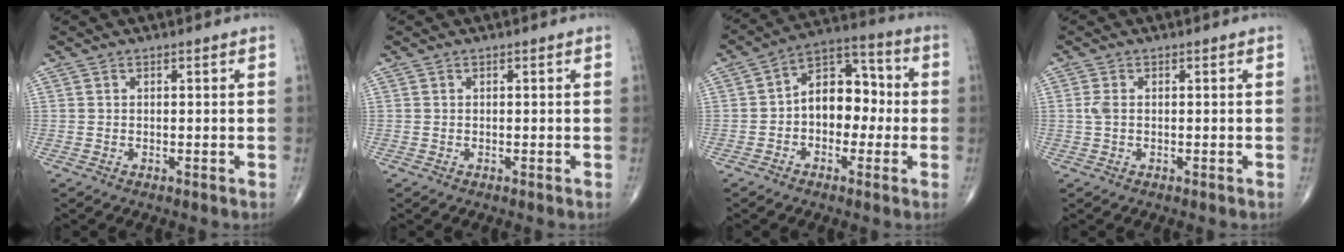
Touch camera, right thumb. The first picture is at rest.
{"total": 0.0}
{"total": 11.5, "force": [-0.7, 7.8, 8.4], "torque": [-0.092, 0.041, -0.026]}
{"total": 1.5, "force": [0.1, 0.8, 1.3], "torque": [-0.035, 0.003, 0.001]}